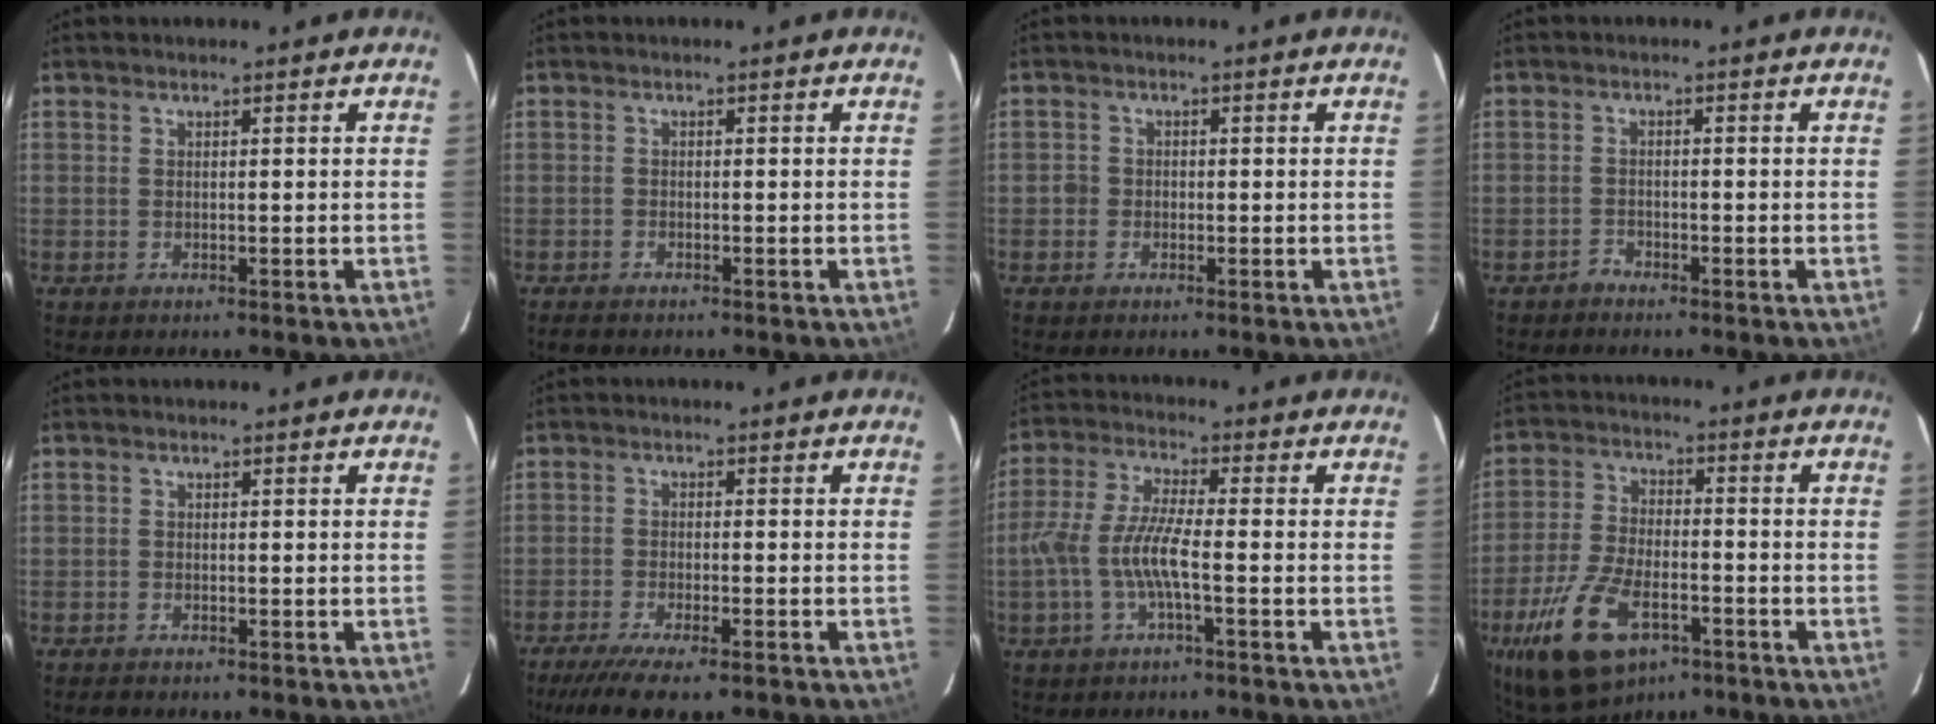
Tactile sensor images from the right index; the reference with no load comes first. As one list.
[{"total": 1.8, "force": [-1.6, 0.6, 0.6], "torque": [-0.020, -0.003, -0.029]}, {"total": 1.7, "force": [-0.8, 1.5, 0.2], "torque": [-0.004, 0.004, -0.014]}, {"total": 1.4, "force": [-1.3, 0.4, -0.2], "torque": [0.002, 0.004, -0.026]}, {"total": 1.3, "force": [-1.2, 0.4, 0.3], "torque": [-0.013, -0.001, -0.022]}, {"total": 10.5, "force": [-8.3, 2.0, 6.2], "torque": [-0.142, -0.039, -0.142]}, {"total": 8.5, "force": [-2.5, 1.2, 8.0], "torque": [-0.177, 0.003, -0.047]}, {"total": 16.4, "force": [-8.7, 8.0, 11.4], "torque": [-0.252, -0.028, -0.155]}]